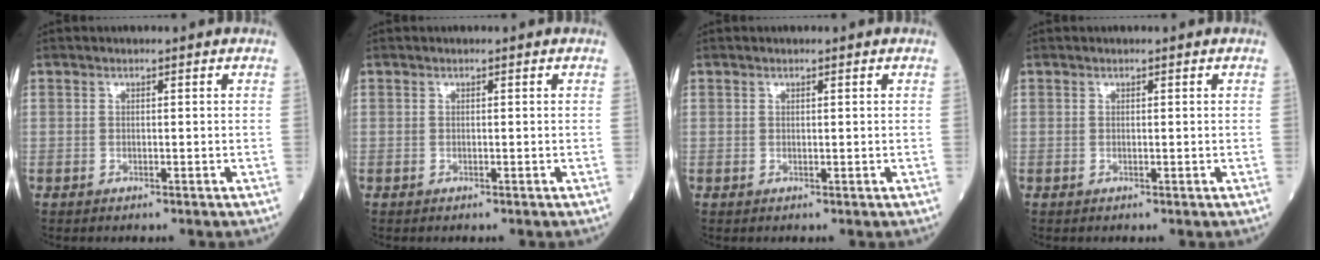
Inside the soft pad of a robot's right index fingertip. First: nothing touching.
{"total": 0.0}
{"total": 0.0}
{"total": 0.0}